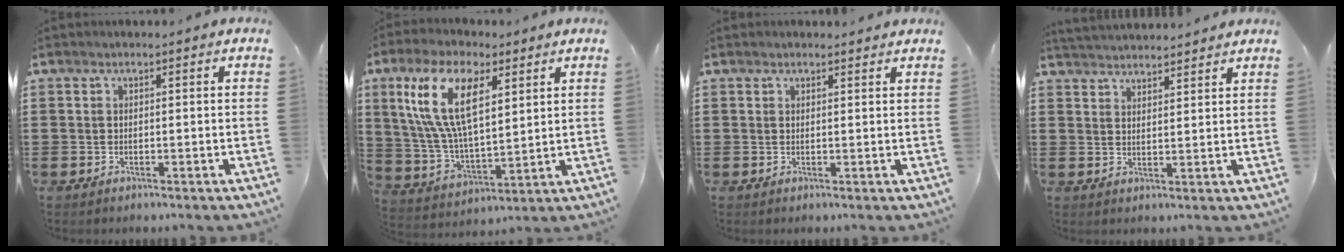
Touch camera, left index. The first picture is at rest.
{"total": 13.7, "force": [6.4, 6.3, 10.4], "torque": [-0.226, 0.006, 0.119]}
{"total": 1.0, "force": [0.9, 0.2, 0.0], "torque": [-0.002, 0.001, 0.018]}
{"total": 2.9, "force": [2.9, -0.1, -0.1], "torque": [-0.007, -0.008, 0.055]}